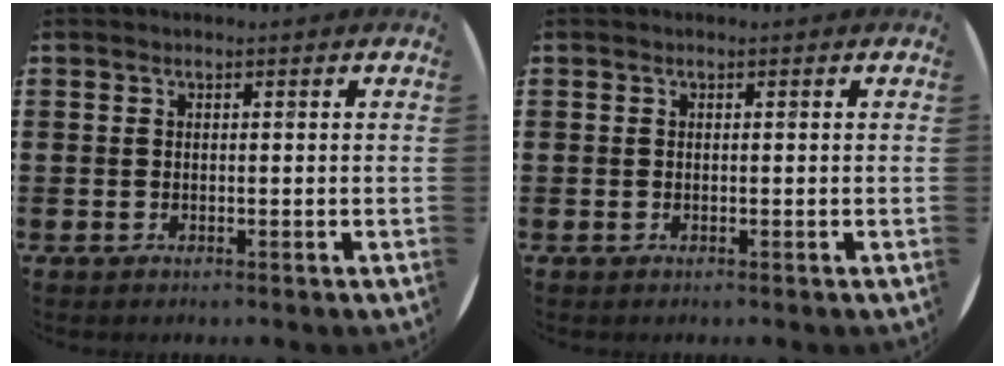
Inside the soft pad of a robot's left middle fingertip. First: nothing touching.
{"total": 0.0}